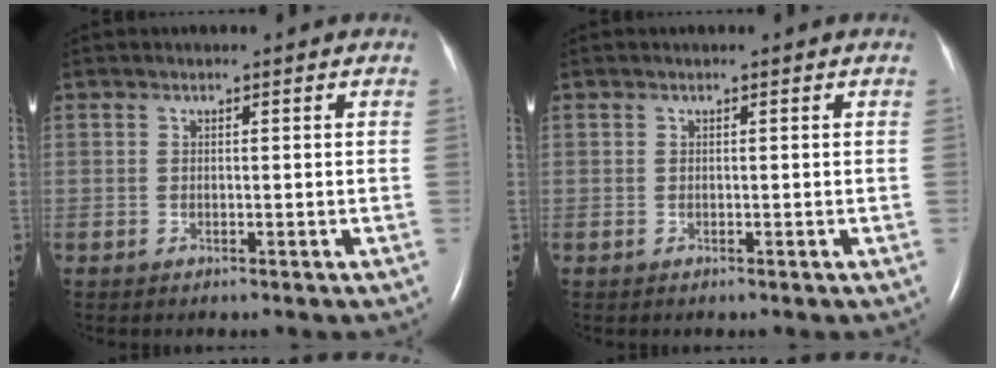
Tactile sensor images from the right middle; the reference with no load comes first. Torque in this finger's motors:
{"motor_torque": [-0.04, 0.06, 0.00, 0.00]}